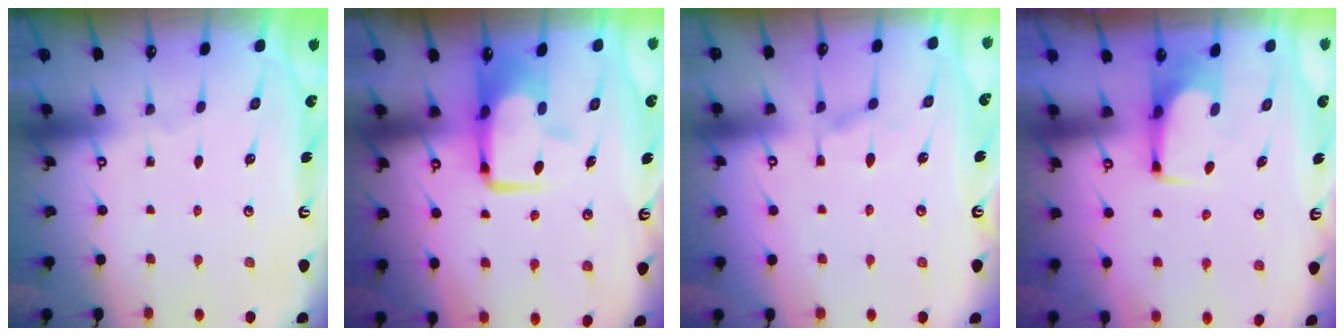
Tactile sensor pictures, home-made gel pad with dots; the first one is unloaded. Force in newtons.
{"total": 7.4, "press": 7.3, "slide": 1.3}
{"total": 1.4, "press": 0.3, "slide": 1.4}
{"total": 1.5, "press": 1.4, "slide": 0.2}